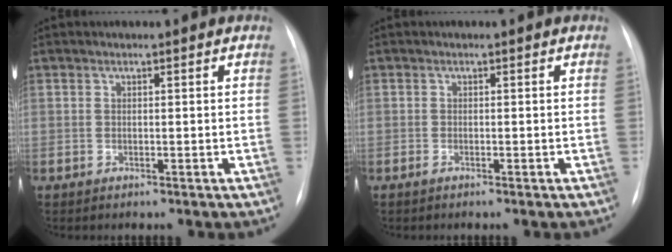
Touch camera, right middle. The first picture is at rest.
{"total": 0.5, "force": [-0.4, 0.0, 0.4], "torque": [-0.009, -0.001, -0.007]}